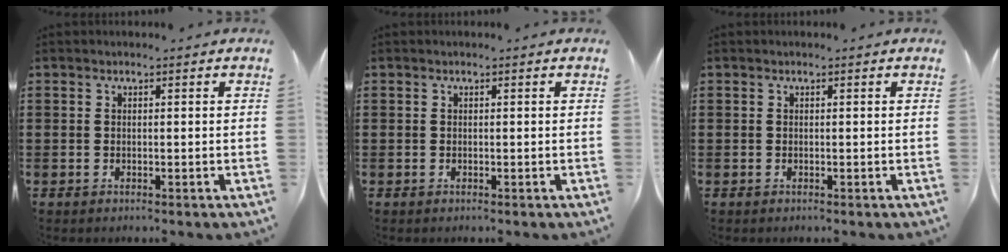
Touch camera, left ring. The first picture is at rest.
{"total": 0.0}
{"total": 0.0}